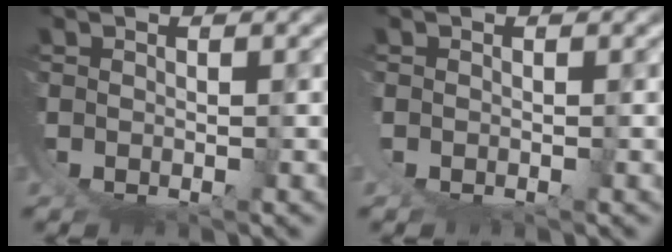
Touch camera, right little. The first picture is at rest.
{"total": 0.0}